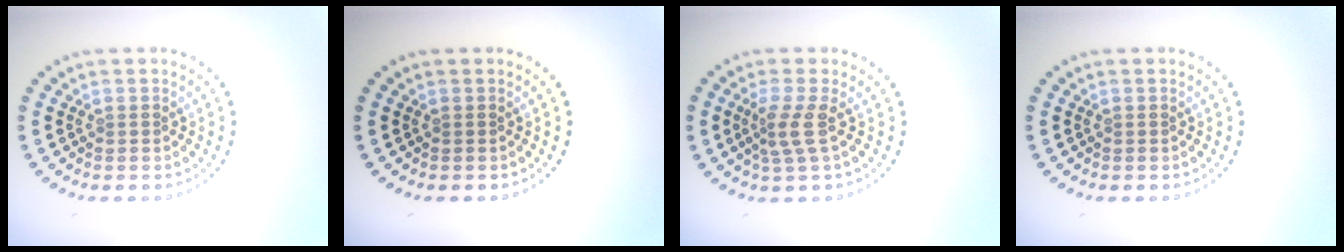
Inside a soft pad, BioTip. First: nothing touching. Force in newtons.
{"total": 0.0}
{"total": 2.2, "press": 1.6, "slide": 1.5}
{"total": 0.0}